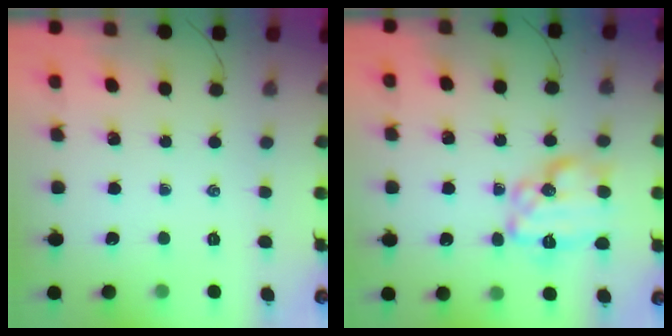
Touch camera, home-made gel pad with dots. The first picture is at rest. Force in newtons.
{"total": 15.6, "press": 15.6, "slide": 1.0}